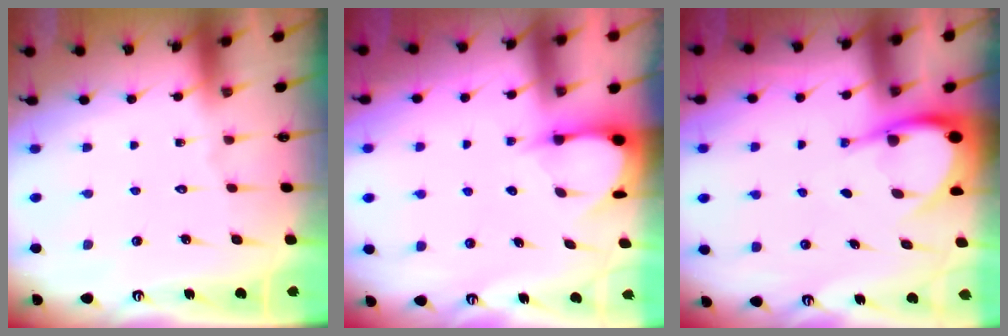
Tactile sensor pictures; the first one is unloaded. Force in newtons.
{"total": 3.6, "press": 3.6, "slide": 0.3}
{"total": 5.6, "press": 5.6, "slide": 0.5}